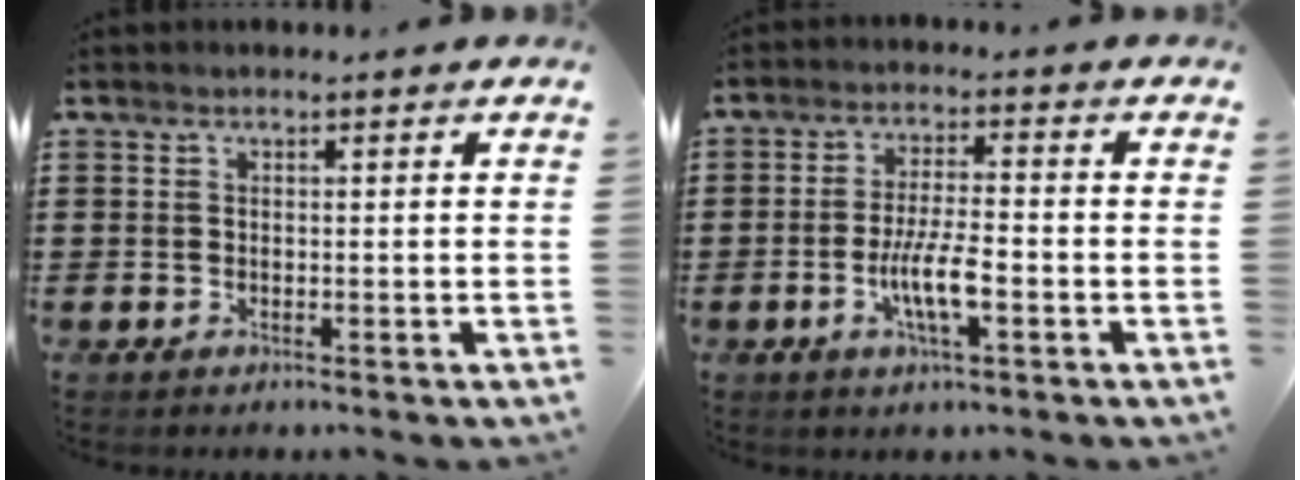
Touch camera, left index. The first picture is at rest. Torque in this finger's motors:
{"motor_torque": [1.60, 0.54, 0.34, 0.14]}